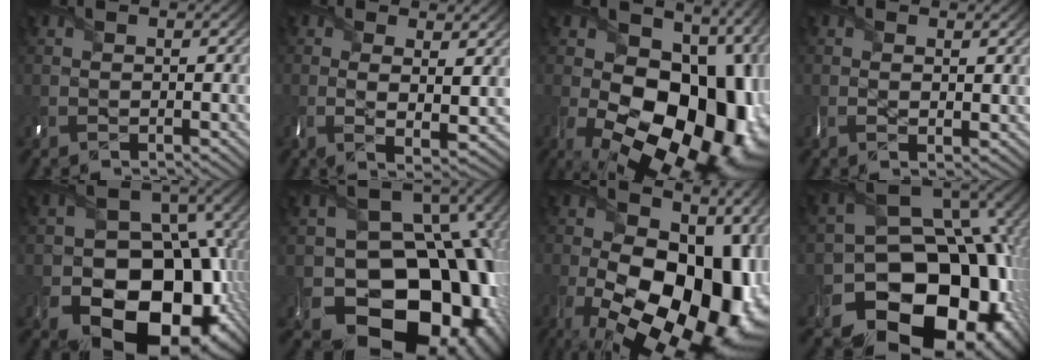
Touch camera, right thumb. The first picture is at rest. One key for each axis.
{"total": 5.1, "fx": 1.2, "fy": 1.7, "fz": 4.7, "tx": -0.086, "ty": -0.015, "tz": 0.024}
{"total": 22.4, "fx": -2.4, "fy": 15.4, "fz": 16.0, "tx": -0.232, "ty": -0.045, "tz": -0.020}
{"total": 2.1, "fx": 0.6, "fy": 0.9, "fz": 1.8, "tx": -0.035, "ty": -0.006, "tz": 0.012}
{"total": 19.0, "fx": -5.7, "fy": 13.9, "fz": 11.5, "tx": -0.158, "ty": -0.036, "tz": -0.091}
{"total": 20.5, "fx": -5.6, "fy": 16.1, "fz": 11.4, "tx": -0.143, "ty": -0.039, "tz": -0.090}
{"total": 21.7, "fx": -3.9, "fy": 13.7, "fz": 16.4, "tx": -0.255, "ty": -0.061, "tz": -0.017}
{"total": 21.2, "fx": -8.0, "fy": 15.6, "fz": 11.9, "tx": -0.178, "ty": -0.042, "tz": -0.110}